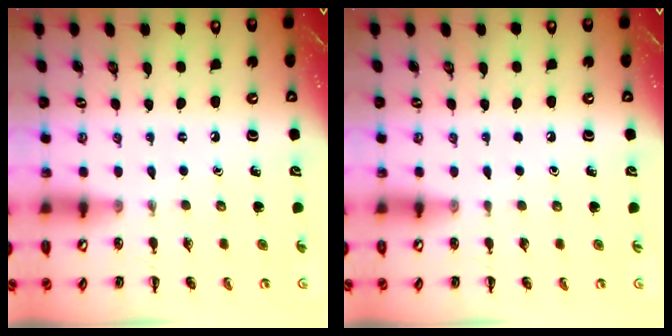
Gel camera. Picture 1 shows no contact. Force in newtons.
{"total": 0.0}